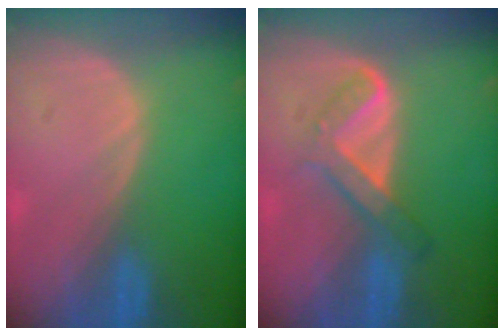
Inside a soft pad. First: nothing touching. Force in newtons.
{"total": 5.2, "press": 5.0, "slide": 1.5}